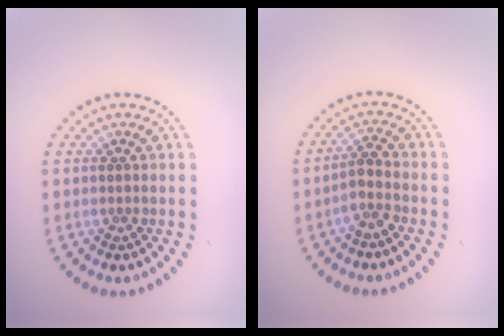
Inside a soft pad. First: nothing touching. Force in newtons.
{"total": 2.1, "press": 1.7, "slide": 1.2}